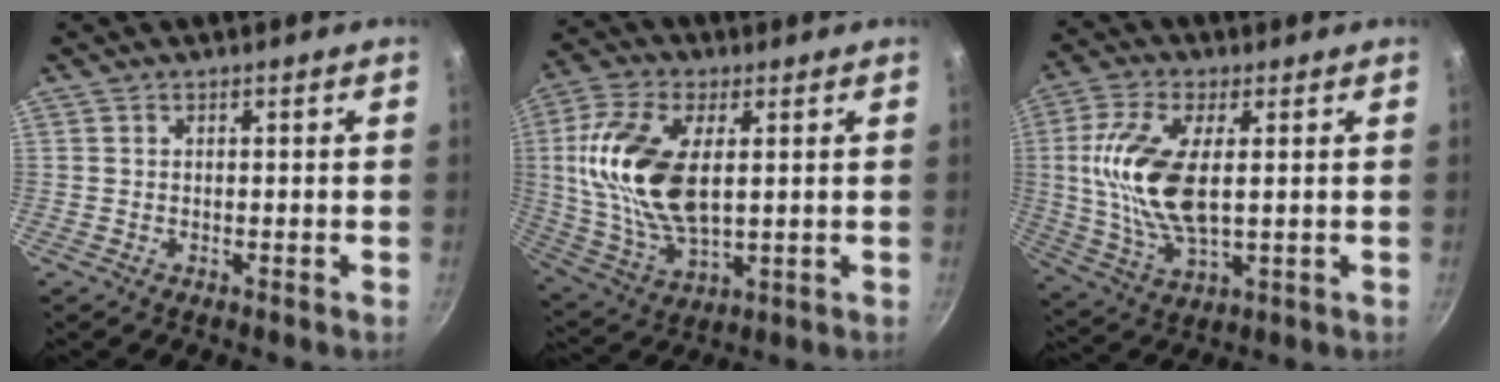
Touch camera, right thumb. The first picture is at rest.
{"total": 18.3, "force": [3.0, 9.6, 15.3], "torque": [-0.297, -0.003, 0.059]}
{"total": 15.1, "force": [1.9, 7.0, 13.3], "torque": [-0.267, -0.004, 0.036]}